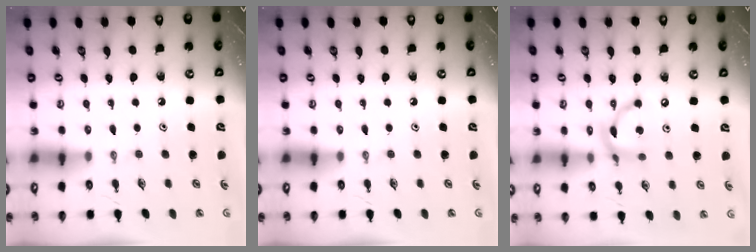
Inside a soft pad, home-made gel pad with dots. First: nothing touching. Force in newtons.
{"total": 0.0}
{"total": 12.0, "press": 11.9, "slide": 0.9}